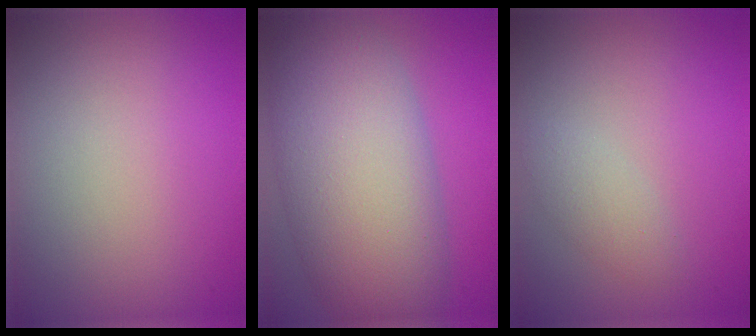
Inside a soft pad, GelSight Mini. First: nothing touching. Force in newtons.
{"total": 11.4, "press": 11.4, "slide": 0.6}
{"total": 1.5, "press": 1.5, "slide": 0.0}